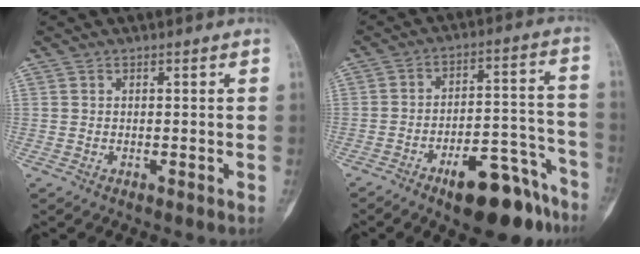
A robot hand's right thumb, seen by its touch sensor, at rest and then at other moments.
{"total": 13.1, "force": [-8.9, 5.2, 8.2], "torque": [-0.075, 0.081, -0.126]}